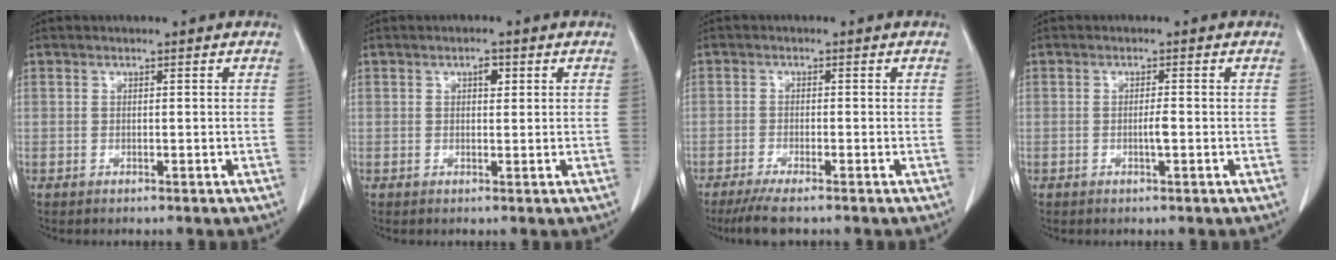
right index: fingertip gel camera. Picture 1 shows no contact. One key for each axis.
{"total": 1.7, "fx": 0.7, "fy": 0.8, "fz": 1.3, "tx": -0.018, "ty": 0.001, "tz": 0.009}
{"total": 4.3, "fx": -3.4, "fy": 0.2, "fz": 2.8, "tx": -0.052, "ty": -0.010, "tz": -0.059}
{"total": 1.4, "fx": -0.3, "fy": 0.0, "fz": 1.4, "tx": -0.027, "ty": -0.001, "tz": -0.005}